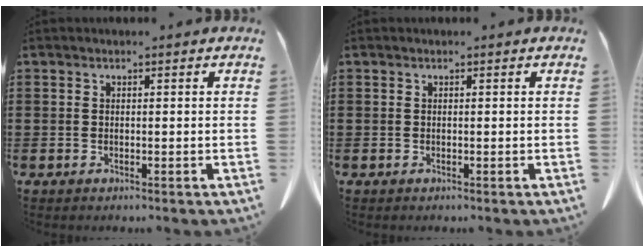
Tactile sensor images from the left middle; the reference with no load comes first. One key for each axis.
{"total": 0.0}